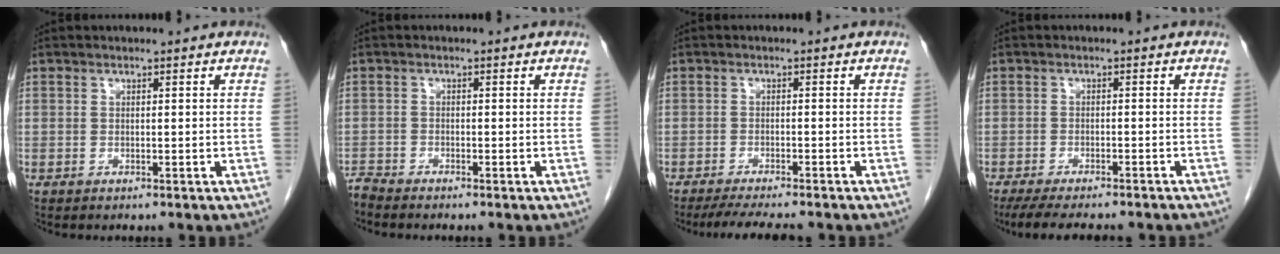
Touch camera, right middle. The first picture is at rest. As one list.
[{"total": 1.6, "force": [-1.6, -0.3, -0.1], "torque": [0.004, -0.007, -0.032]}, {"total": 7.1, "force": [-6.2, 0.7, 3.5], "torque": [-0.052, -0.017, -0.095]}, {"total": 12.4, "force": [-10.7, 2.3, 6.0], "torque": [-0.083, -0.017, -0.141]}]